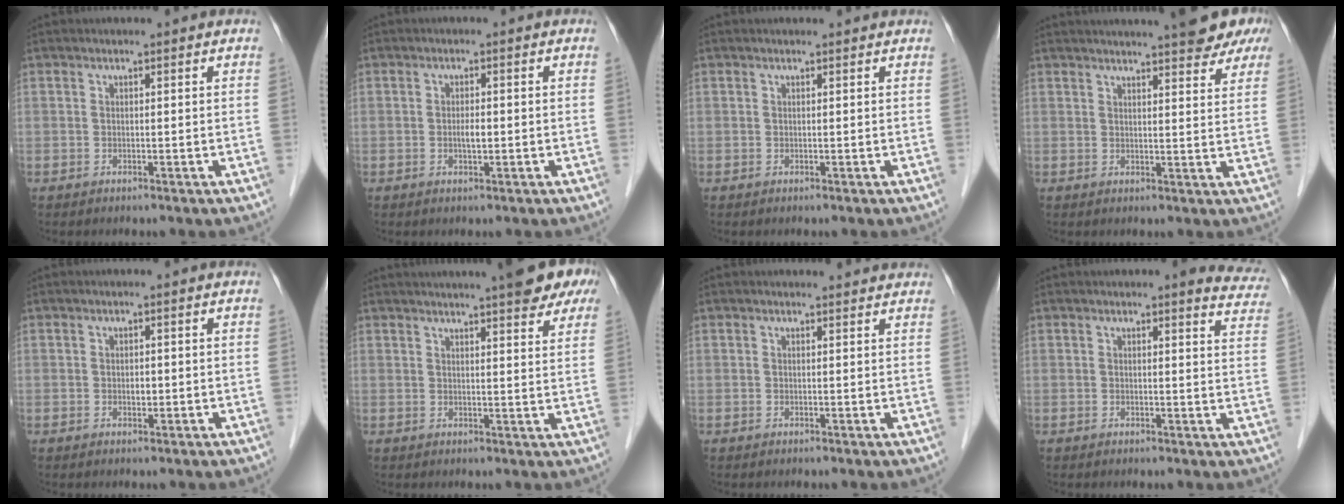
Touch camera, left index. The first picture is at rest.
{"total": 1.7, "force": [-0.4, 0.6, 1.6], "torque": [-0.029, -0.002, -0.008]}
{"total": 1.6, "force": [1.5, 0.6, 0.1], "torque": [-0.006, 0.012, 0.014]}
{"total": 16.5, "force": [13.9, 3.4, 8.3], "torque": [-0.110, 0.021, 0.159]}
{"total": 1.1, "force": [-0.3, 0.8, 0.8], "torque": [-0.015, -0.003, -0.003]}
{"total": 14.8, "force": [11.5, 2.7, 8.9], "torque": [-0.119, 0.021, 0.131]}
{"total": 3.8, "force": [3.6, 1.0, 0.5], "torque": [-0.001, 0.008, 0.032]}
{"total": 6.9, "force": [6.6, 1.5, 1.7], "torque": [0.010, -0.031, 0.037]}